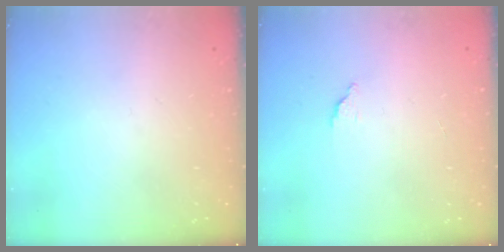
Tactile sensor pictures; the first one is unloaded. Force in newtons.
{"total": 1.4, "press": 1.4, "slide": 0.1}